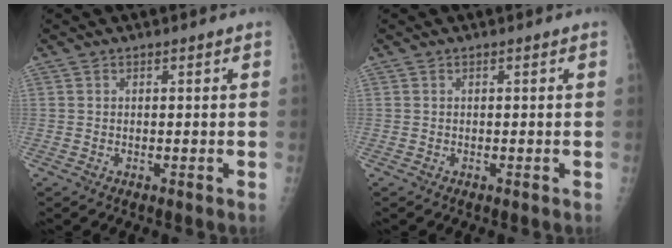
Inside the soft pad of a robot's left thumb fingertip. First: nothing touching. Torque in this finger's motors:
{"motor_torque": [-0.06, 0.06, 0.00, 0.00, 0.00]}